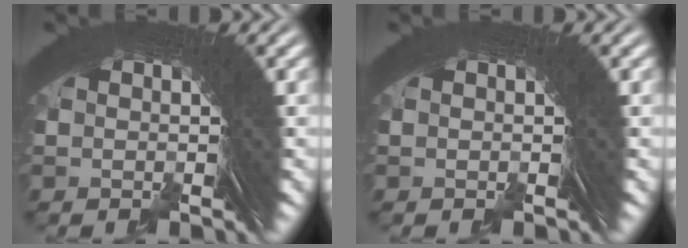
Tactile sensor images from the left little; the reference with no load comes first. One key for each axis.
{"total": 0.0}